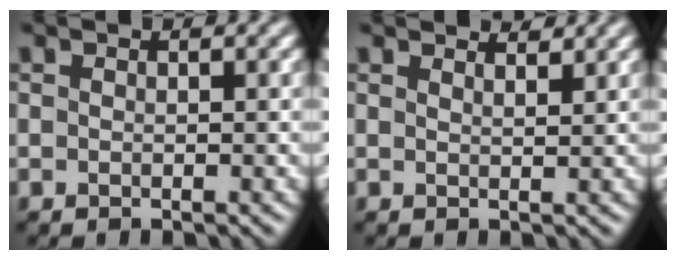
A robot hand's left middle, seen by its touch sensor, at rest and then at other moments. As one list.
[{"total": 2.9, "force": [2.6, 1.0, 0.9], "torque": [0.012, 0.009, 0.009]}]